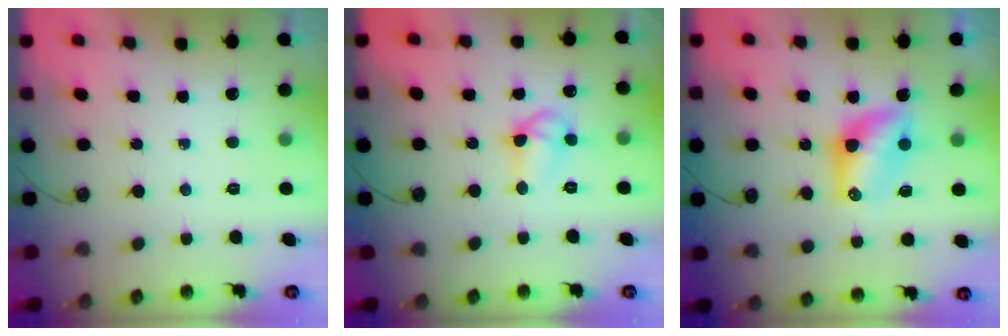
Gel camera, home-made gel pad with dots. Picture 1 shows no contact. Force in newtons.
{"total": 8.5, "press": 8.5, "slide": 0.6}
{"total": 9.1, "press": 8.6, "slide": 2.9}